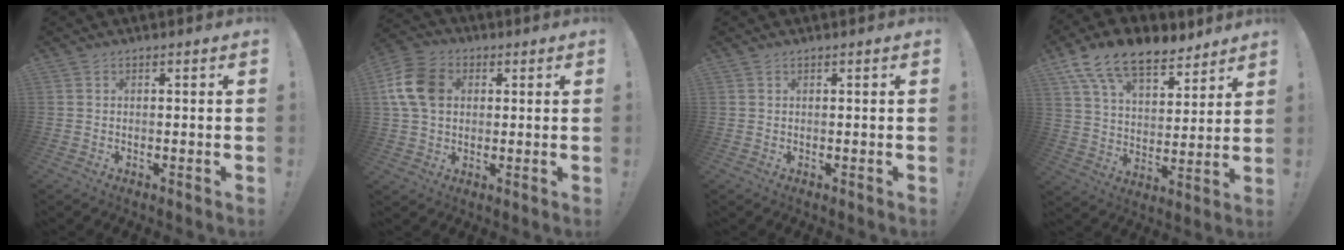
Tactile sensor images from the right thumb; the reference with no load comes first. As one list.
[{"total": 12.7, "force": [2.7, 9.6, 7.8], "torque": [-0.144, 0.006, 0.057]}, {"total": 0.0}, {"total": 16.2, "force": [11.1, 8.2, 8.5], "torque": [-0.151, -0.072, 0.203]}]